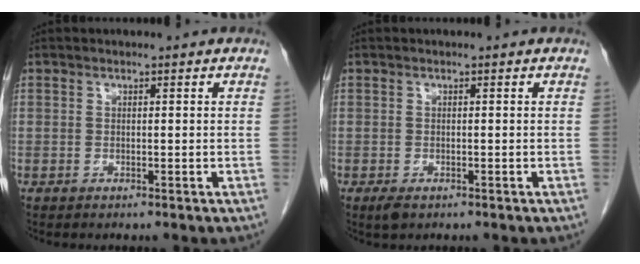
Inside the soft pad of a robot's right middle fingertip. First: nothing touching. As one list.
[{"total": 1.6, "force": [-0.9, 0.7, 1.1], "torque": [-0.024, -0.003, -0.011]}]